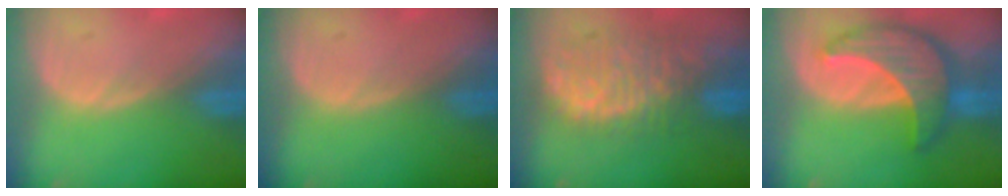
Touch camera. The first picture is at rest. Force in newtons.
{"total": 0.0}
{"total": 11.1, "press": 9.6, "slide": 5.6}
{"total": 10.0, "press": 10.0, "slide": 0.7}